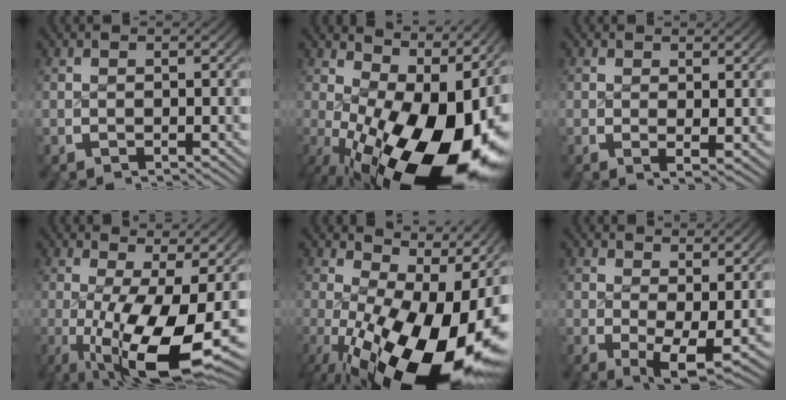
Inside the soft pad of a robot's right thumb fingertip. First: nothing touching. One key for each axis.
{"total": 19.1, "fx": -2.6, "fy": 10.5, "fz": 15.7, "tx": -0.254, "ty": -0.063, "tz": 0.001}
{"total": 1.3, "fx": 0.6, "fy": 0.5, "fz": 1.1, "tx": -0.016, "ty": -0.007, "tz": 0.013}
{"total": 13.7, "fx": -2.6, "fy": 6.1, "fz": 12.0, "tx": -0.208, "ty": -0.050, "tz": -0.012}
{"total": 18.3, "fx": -3.1, "fy": 10.4, "fz": 14.7, "tx": -0.244, "ty": -0.070, "tz": -0.007}
{"total": 4.5, "fx": -0.2, "fy": 2.3, "fz": 3.8, "tx": -0.067, "ty": -0.031, "tz": 0.007}